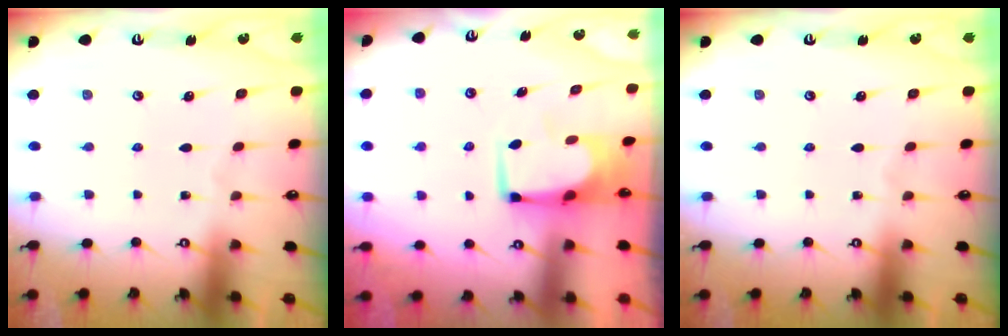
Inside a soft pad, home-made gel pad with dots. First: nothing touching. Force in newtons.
{"total": 6.3, "press": 6.3, "slide": 0.3}
{"total": 0.0}